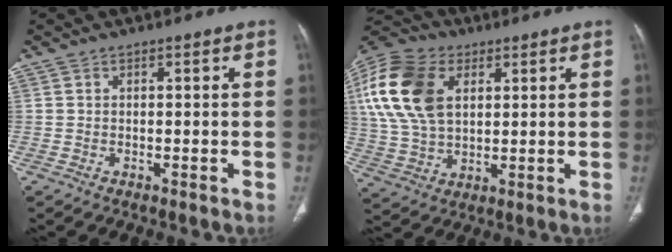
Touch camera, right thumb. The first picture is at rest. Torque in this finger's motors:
{"motor_torque": [1.70, 2.29, 0.87, -0.78, 0.36]}